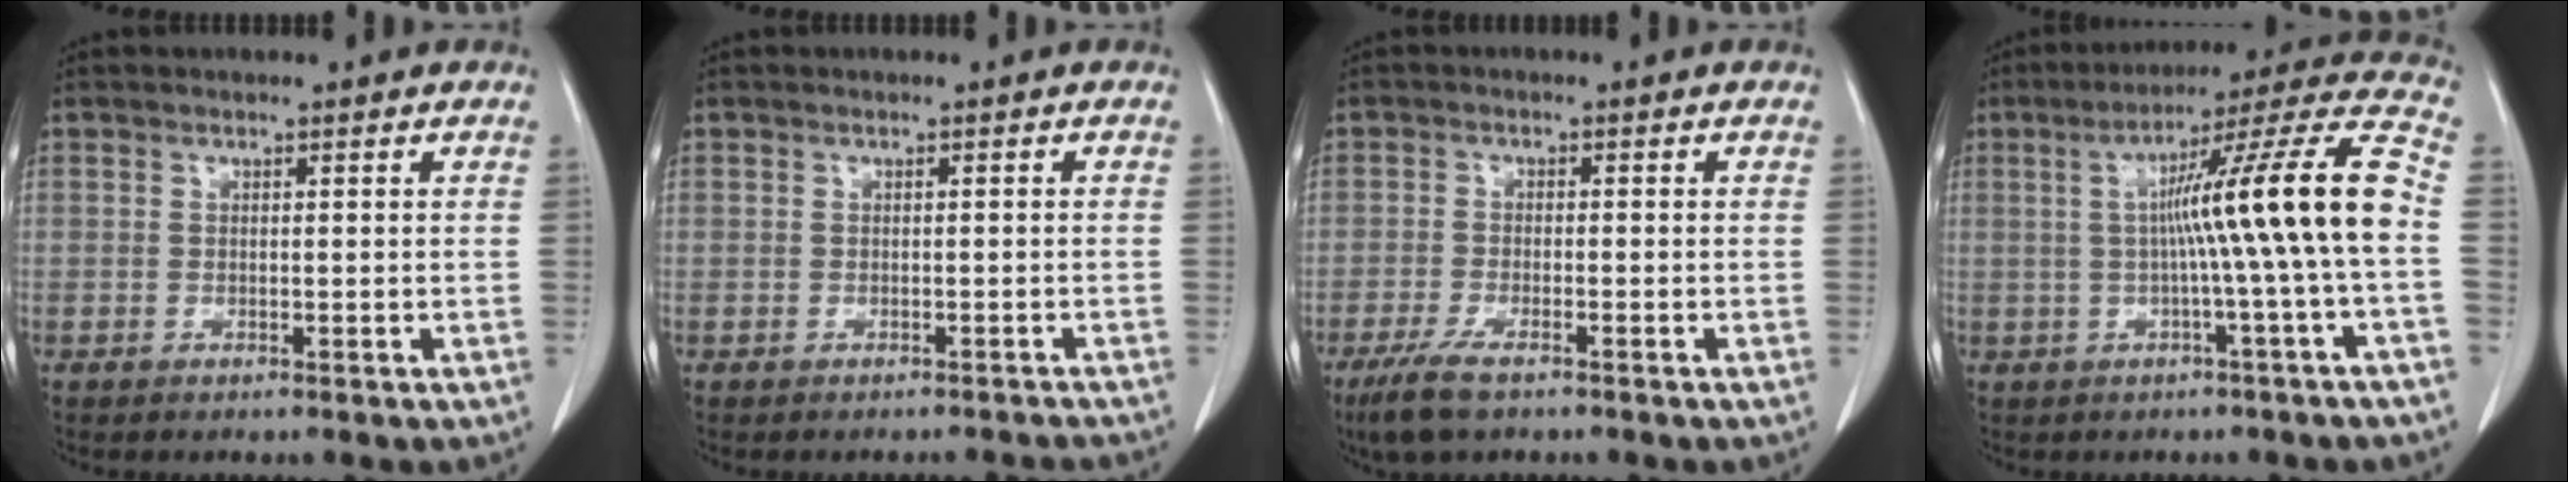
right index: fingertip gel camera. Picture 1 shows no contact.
{"total": 3.2, "force": [-3.1, 0.9, 0.1], "torque": [0.006, 0.001, -0.031]}
{"total": 5.4, "force": [-3.7, 1.0, 3.7], "torque": [-0.079, -0.014, -0.062]}
{"total": 15.3, "force": [-0.5, -2.0, 15.2], "torque": [-0.219, 0.021, -0.013]}